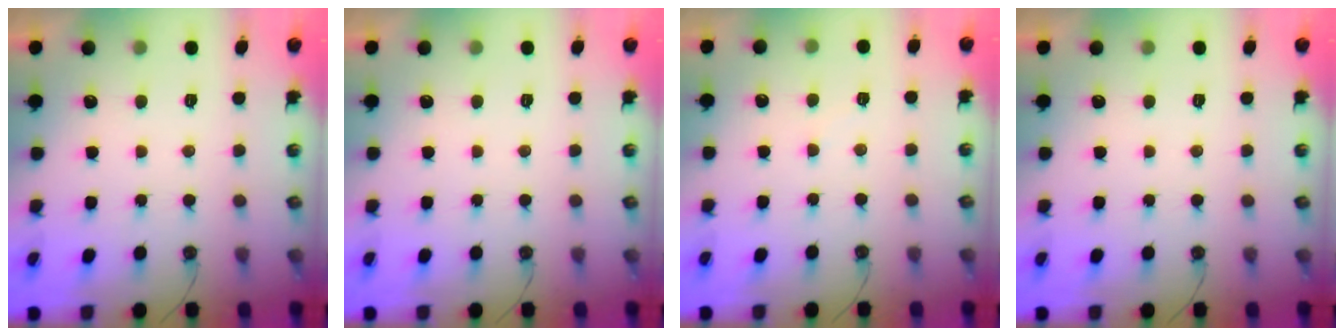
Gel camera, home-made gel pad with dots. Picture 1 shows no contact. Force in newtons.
{"total": 0.0}
{"total": 2.3, "press": 2.2, "slide": 0.4}
{"total": 0.0}